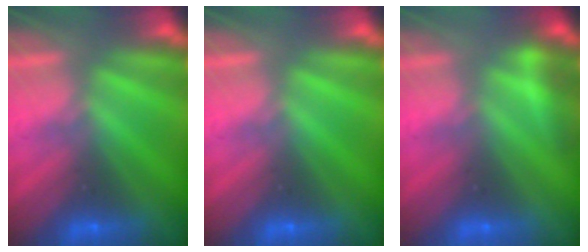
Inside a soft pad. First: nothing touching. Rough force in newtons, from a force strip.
{"total": 0.0}
{"total": 2.9}